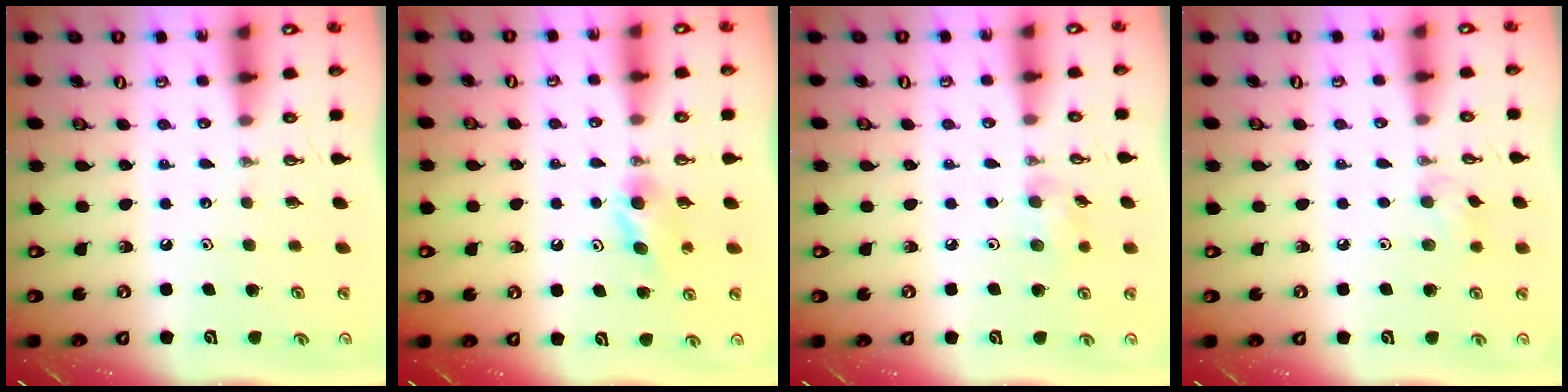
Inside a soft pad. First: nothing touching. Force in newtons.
{"total": 4.7, "press": 4.6, "slide": 1.1}
{"total": 7.4, "press": 7.3, "slide": 1.5}
{"total": 6.4, "press": 6.1, "slide": 2.0}